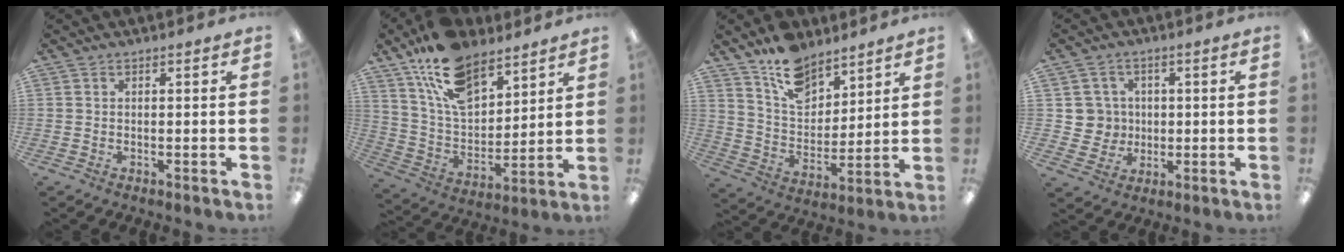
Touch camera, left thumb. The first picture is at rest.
{"total": 17.4, "force": [12.0, 8.7, 9.0], "torque": [-0.169, -0.056, 0.221]}
{"total": 12.7, "force": [9.8, 6.7, 4.6], "torque": [-0.078, -0.065, 0.184]}
{"total": 5.8, "force": [1.2, 5.7, -0.4], "torque": [0.004, 0.001, 0.024]}